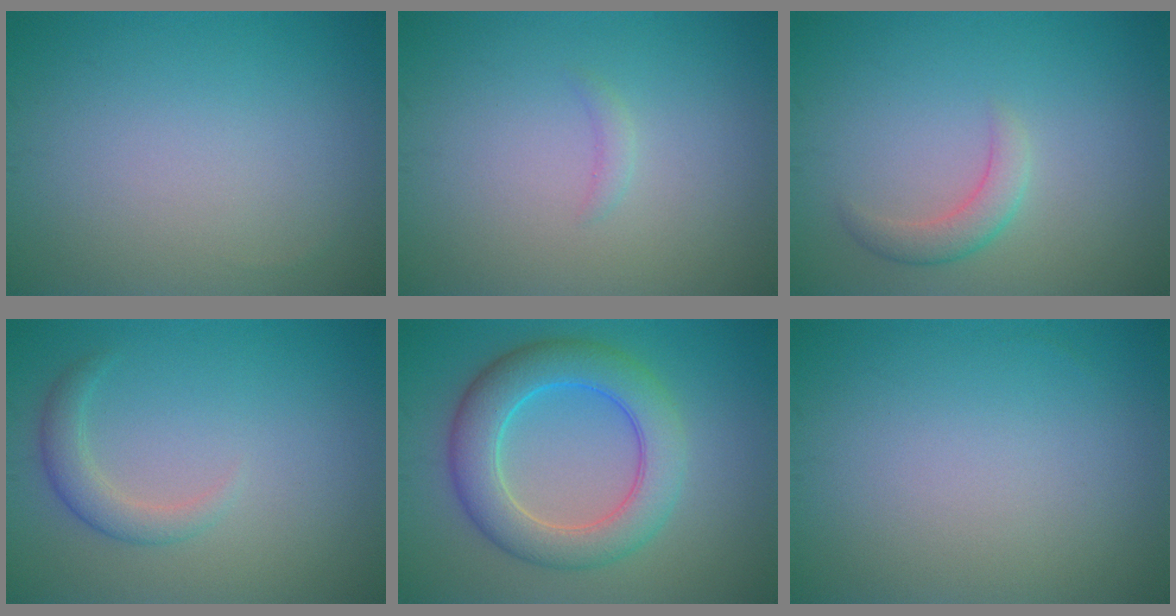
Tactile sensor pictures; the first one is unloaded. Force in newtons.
{"total": 0.7, "press": 0.7, "slide": 0.1}
{"total": 2.2, "press": 2.1, "slide": 0.1}
{"total": 2.2, "press": 2.2, "slide": 0.1}
{"total": 6.8, "press": 6.8, "slide": 0.1}
{"total": 0.0}